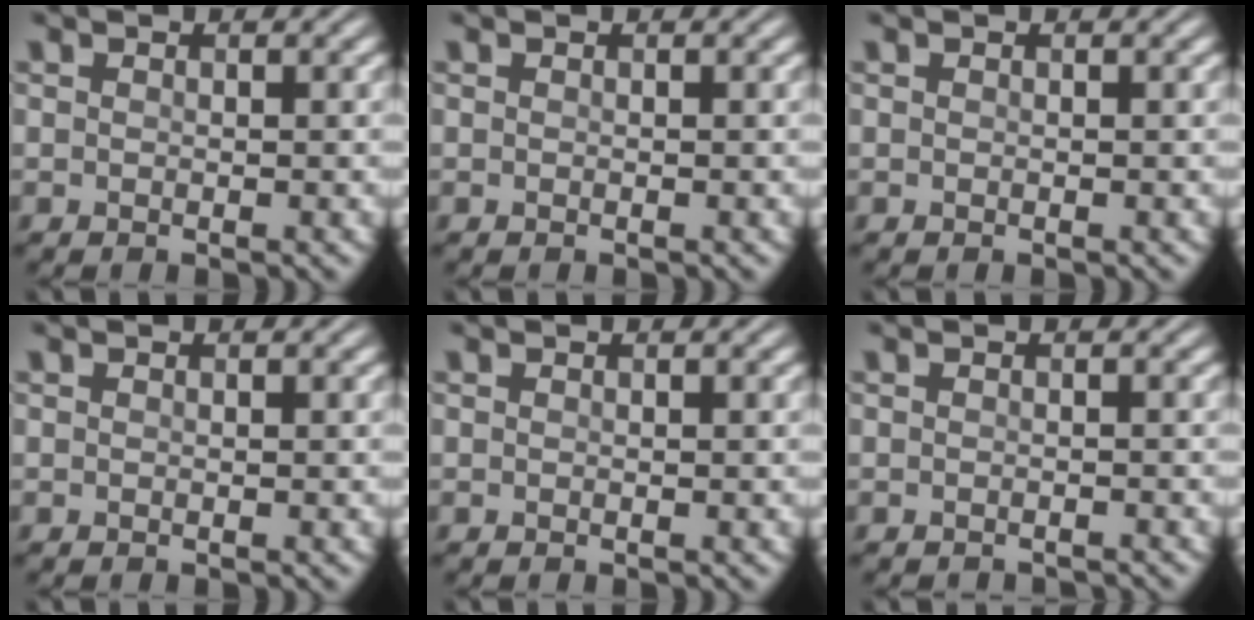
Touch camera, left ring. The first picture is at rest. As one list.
[{"total": 0.0}, {"total": 0.0}, {"total": 0.0}, {"total": 0.0}, {"total": 1.5, "force": [-1.5, 0.0, 0.1], "torque": [0.005, -0.005, -0.020]}]